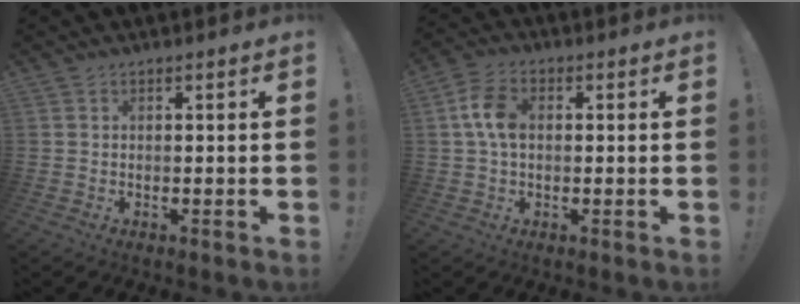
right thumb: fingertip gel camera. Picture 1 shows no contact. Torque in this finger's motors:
{"motor_torque": [1.33, 1.19, 0.73, -0.35, 0.36]}